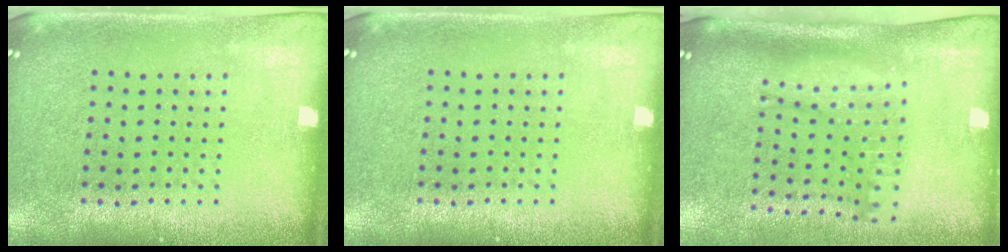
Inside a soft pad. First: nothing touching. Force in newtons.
{"total": 0.0}
{"total": 1.4, "press": 1.3, "slide": 0.6}